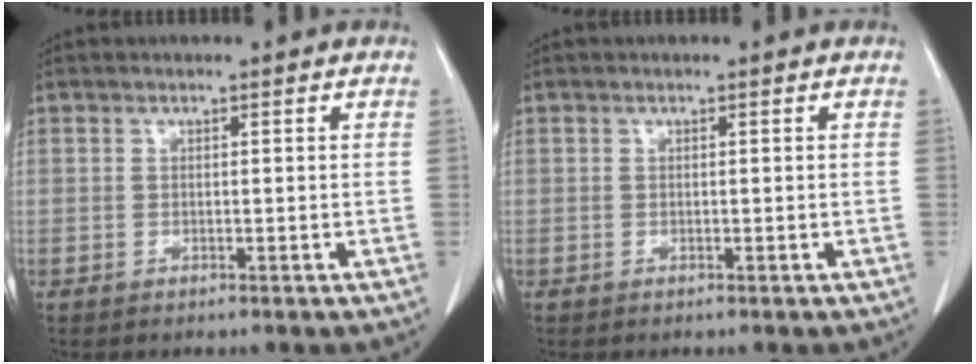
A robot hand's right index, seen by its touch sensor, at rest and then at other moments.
{"total": 0.0}